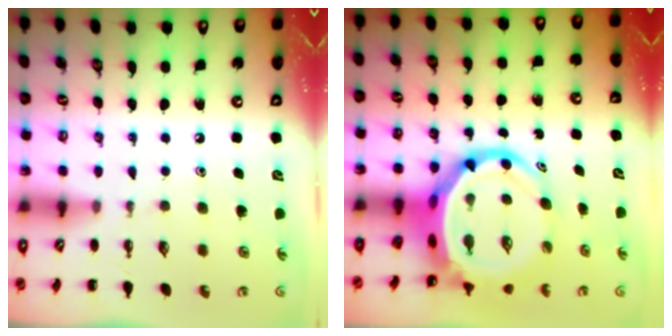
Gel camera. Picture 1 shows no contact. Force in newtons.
{"total": 10.2, "press": 9.8, "slide": 2.8}